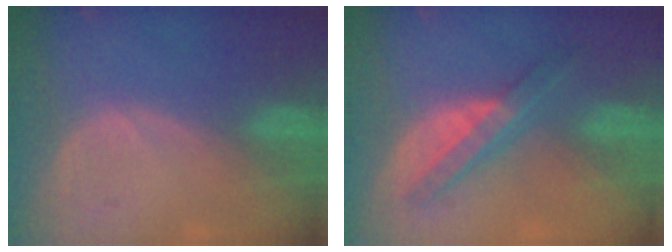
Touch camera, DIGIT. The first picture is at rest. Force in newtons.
{"total": 7.0, "press": 5.9, "slide": 3.7}